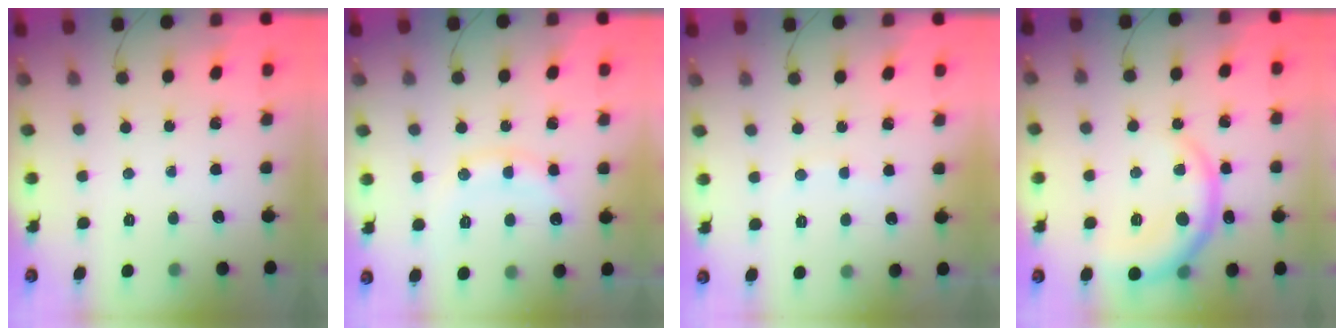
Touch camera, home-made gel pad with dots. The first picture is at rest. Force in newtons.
{"total": 13.2, "press": 13.2, "slide": 0.7}
{"total": 4.6, "press": 4.5, "slide": 0.7}
{"total": 11.8, "press": 11.7, "slide": 0.6}